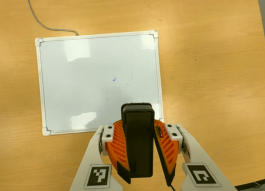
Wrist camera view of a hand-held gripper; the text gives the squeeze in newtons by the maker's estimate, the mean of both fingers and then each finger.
{"total": 12.3, "left": 11.6, "right": 13.1}